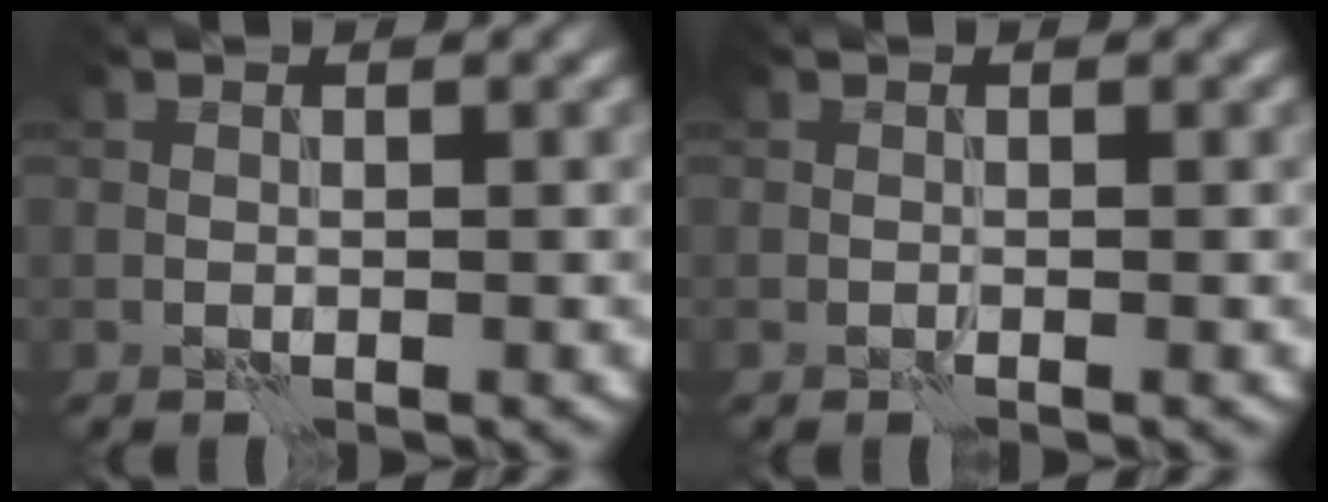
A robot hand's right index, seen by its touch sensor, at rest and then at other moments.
{"total": 0.0}